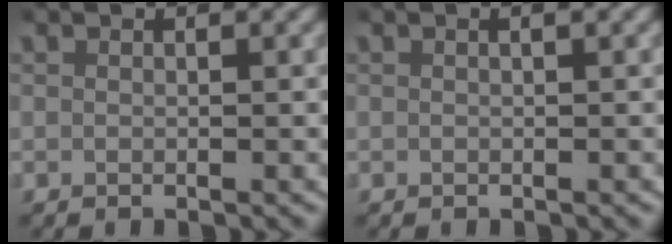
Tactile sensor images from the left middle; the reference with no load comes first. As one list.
[{"total": 0.6, "force": [0.2, 0.0, 0.6], "torque": [-0.007, 0.006, 0.003]}]